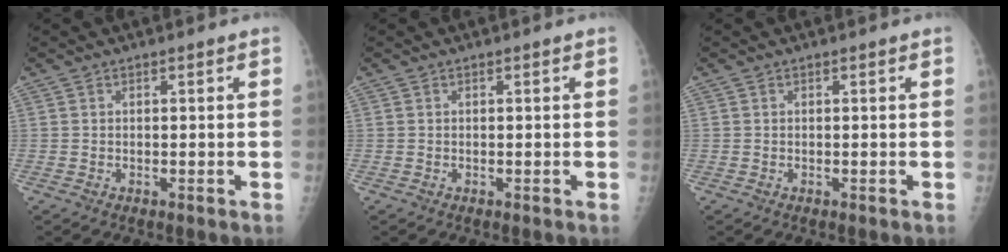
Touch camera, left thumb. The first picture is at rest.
{"total": 0.0}
{"total": 0.0}